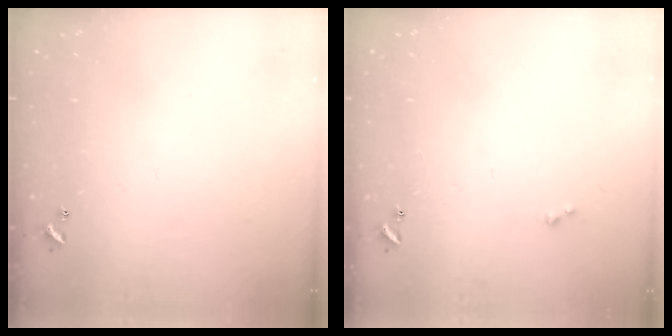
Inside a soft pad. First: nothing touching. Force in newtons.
{"total": 1.2, "press": 1.2, "slide": 0.2}